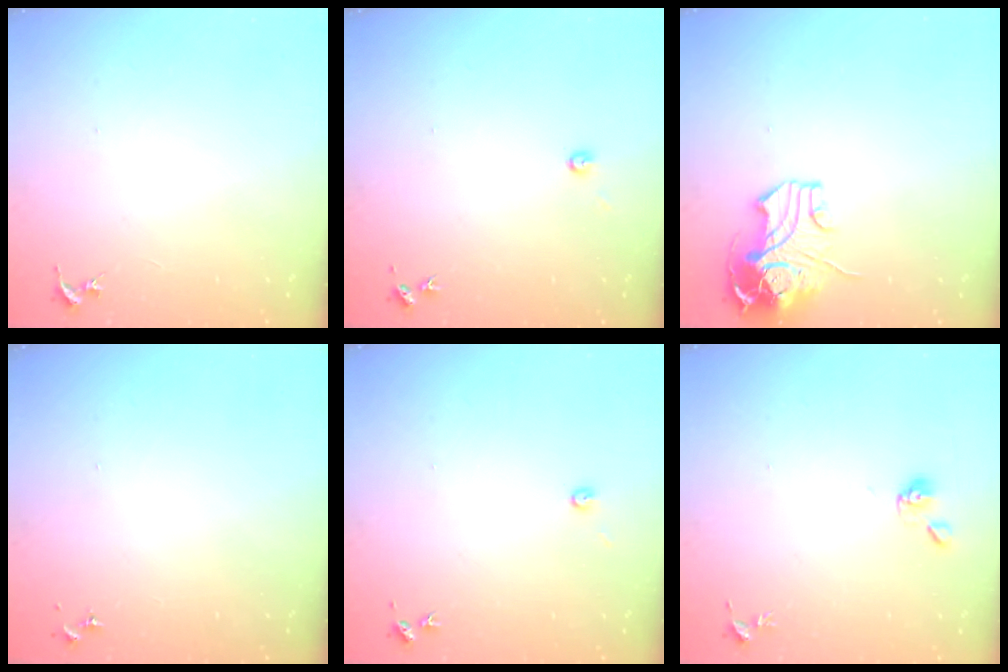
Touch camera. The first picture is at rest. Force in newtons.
{"total": 2.7, "press": 2.7, "slide": 0.2}
{"total": 12.2, "press": 12.0, "slide": 2.1}
{"total": 0.0}
{"total": 3.5, "press": 3.5, "slide": 0.3}
{"total": 5.2, "press": 5.1, "slide": 0.6}